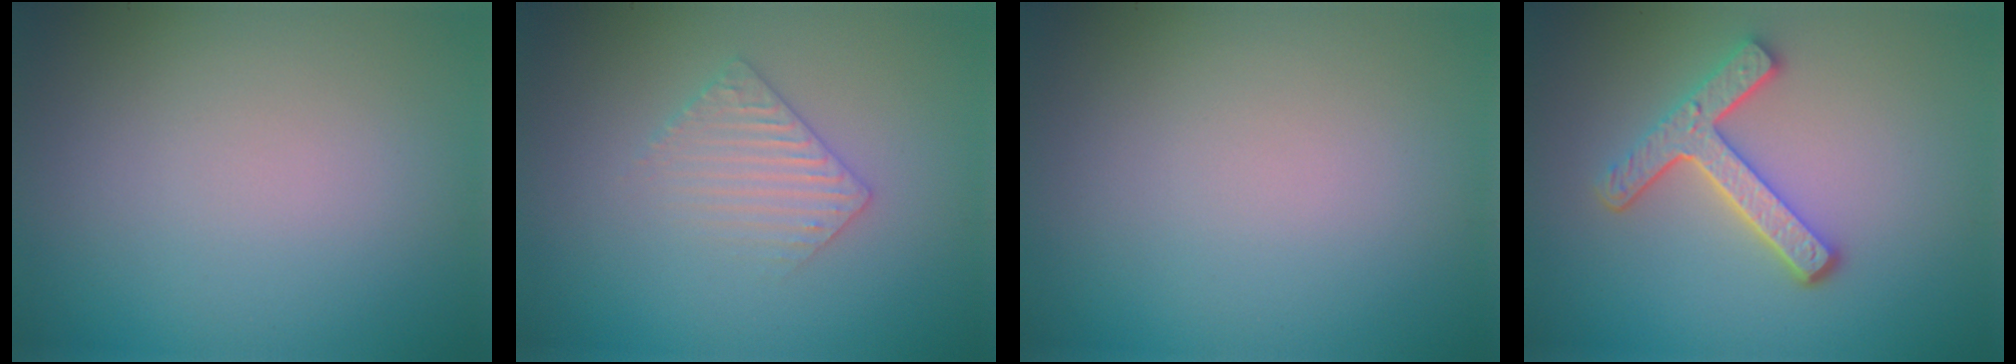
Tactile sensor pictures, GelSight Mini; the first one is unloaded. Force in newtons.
{"total": 2.2, "press": 2.2, "slide": 0.5}
{"total": 0.0}
{"total": 4.3, "press": 3.3, "slide": 2.7}